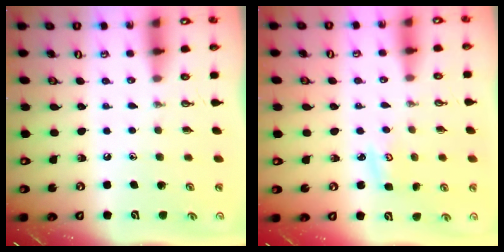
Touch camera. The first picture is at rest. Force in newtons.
{"total": 2.9, "press": 2.9, "slide": 0.2}